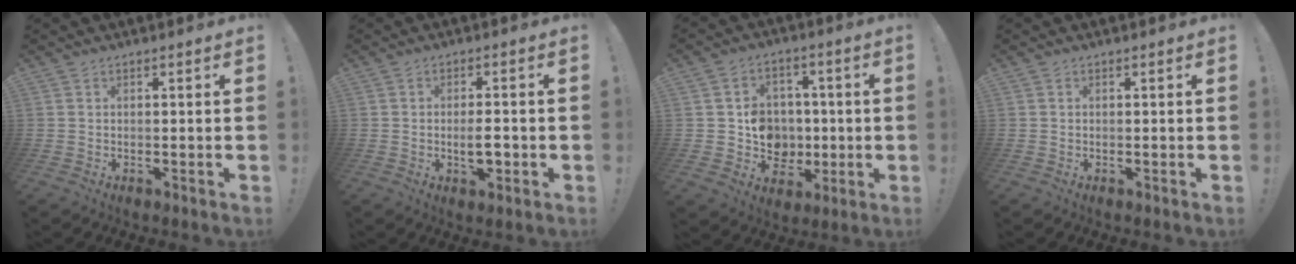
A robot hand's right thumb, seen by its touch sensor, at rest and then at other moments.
{"total": 5.2, "force": [-1.2, 2.1, 4.6], "torque": [-0.069, 0.001, -0.022]}
{"total": 11.4, "force": [-0.6, 10.7, 3.9], "torque": [-0.041, 0.012, 0.006]}
{"total": 0.0}